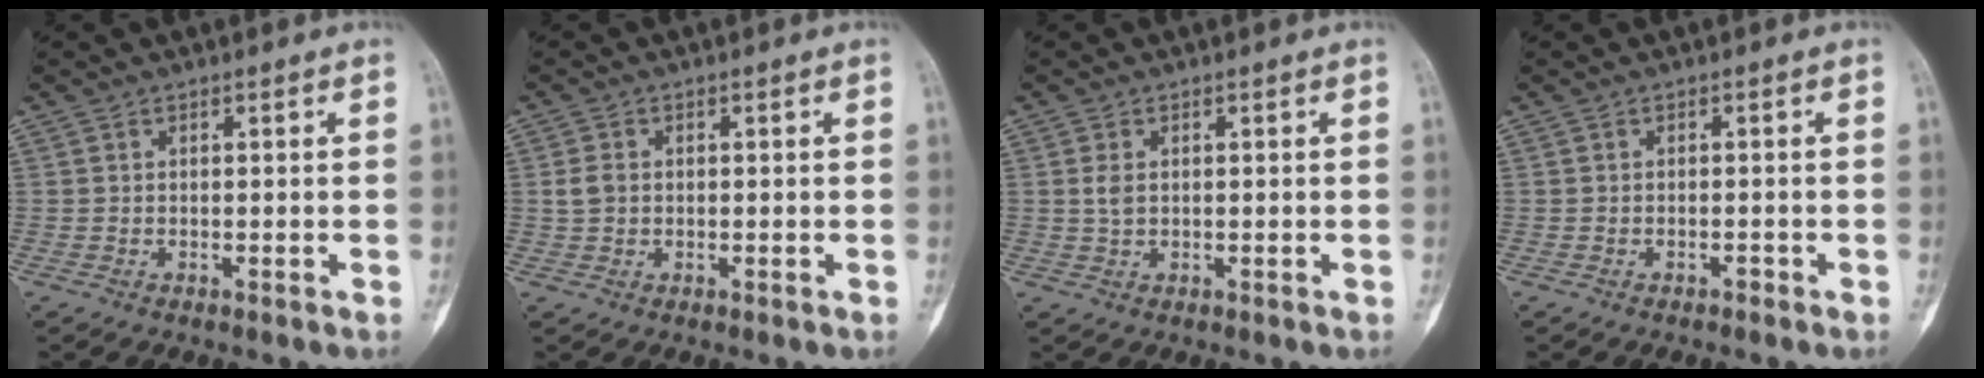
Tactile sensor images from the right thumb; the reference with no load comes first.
{"total": 2.5, "force": [0.2, 2.0, 1.5], "torque": [-0.030, 0.006, 0.004]}
{"total": 2.1, "force": [0.4, 1.2, 1.6], "torque": [-0.035, 0.001, 0.009]}
{"total": 0.7, "force": [-0.5, 0.4, 0.3], "torque": [-0.004, 0.003, -0.009]}